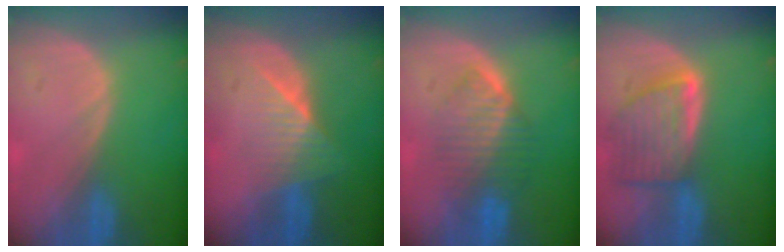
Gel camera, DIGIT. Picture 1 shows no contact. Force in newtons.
{"total": 6.3, "press": 5.5, "slide": 3.0}
{"total": 6.7, "press": 6.7, "slide": 0.3}
{"total": 8.1, "press": 7.4, "slide": 3.3}